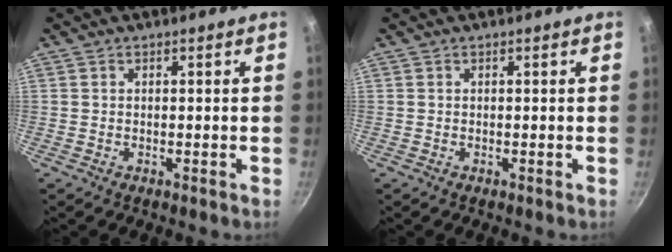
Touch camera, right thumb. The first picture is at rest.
{"total": 0.0}